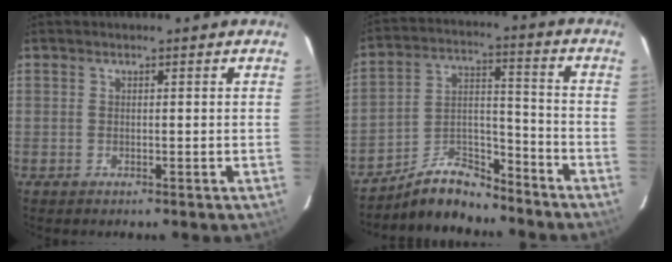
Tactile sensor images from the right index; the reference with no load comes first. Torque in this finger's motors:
{"motor_torque": [0.17, -0.64, -0.30, -0.21]}